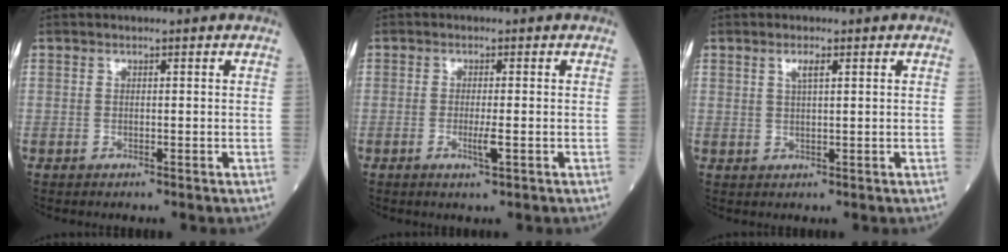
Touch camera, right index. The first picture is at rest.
{"total": 2.4, "force": [-0.8, 0.0, 2.3], "torque": [-0.042, -0.004, -0.014]}
{"total": 2.0, "force": [1.0, 0.3, 1.7], "torque": [-0.034, 0.002, 0.019]}